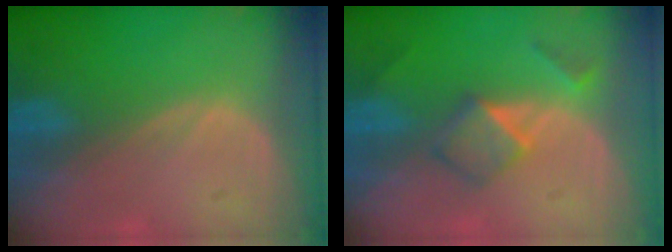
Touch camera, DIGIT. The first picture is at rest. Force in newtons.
{"total": 5.2, "press": 4.5, "slide": 2.6}